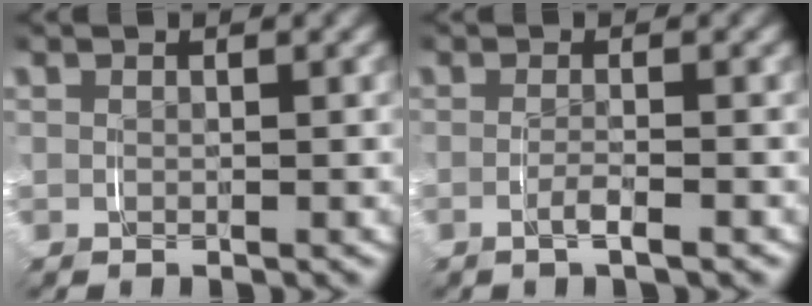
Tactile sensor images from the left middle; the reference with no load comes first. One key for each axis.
{"total": 1.4, "fx": -1.0, "fy": -0.3, "fz": 0.9, "tx": -0.023, "ty": -0.006, "tz": -0.017}